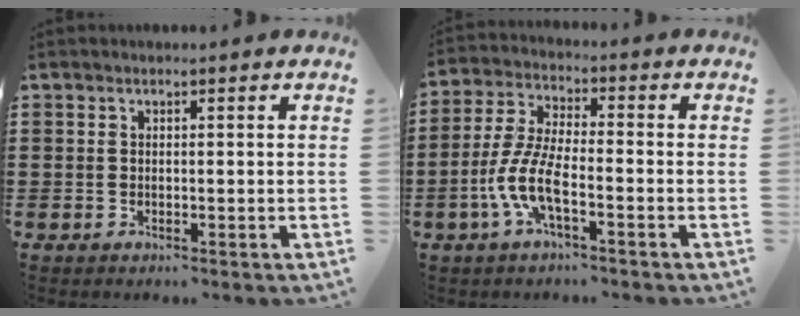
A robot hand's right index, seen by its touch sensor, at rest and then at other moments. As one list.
[{"total": 7.3, "force": [-3.4, 1.8, 6.2], "torque": [-0.159, -0.018, -0.072]}]